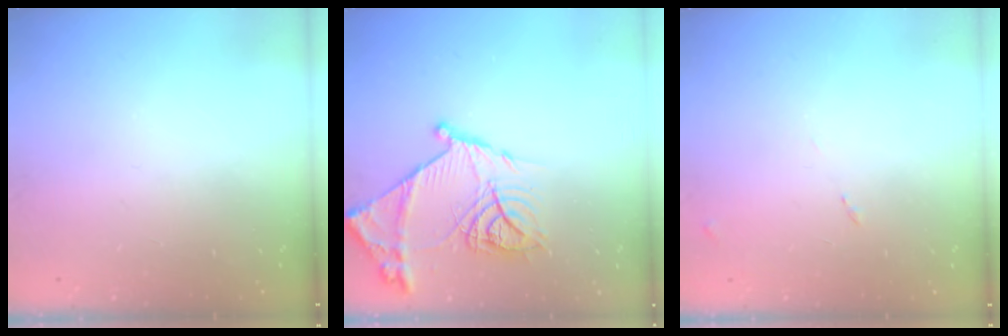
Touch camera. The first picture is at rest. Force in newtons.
{"total": 18.9, "press": 18.8, "slide": 1.8}
{"total": 7.6, "press": 7.5, "slide": 0.7}